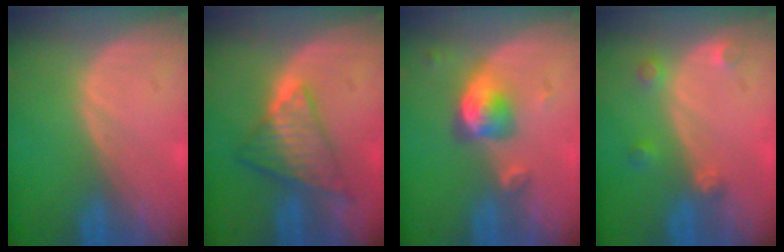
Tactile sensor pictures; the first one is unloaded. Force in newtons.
{"total": 7.0, "press": 6.6, "slide": 2.5}
{"total": 5.1, "press": 4.9, "slide": 1.6}
{"total": 2.6, "press": 2.6, "slide": 0.5}